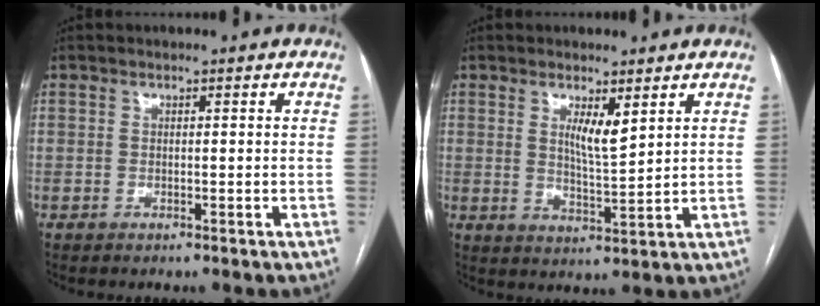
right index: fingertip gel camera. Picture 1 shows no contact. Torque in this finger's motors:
{"motor_torque": [0.43, 0.07, 0.31, 0.08]}